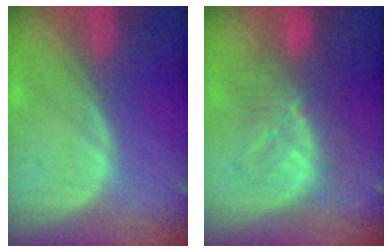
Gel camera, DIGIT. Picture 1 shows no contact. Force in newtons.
{"total": 8.1, "press": 7.9, "slide": 1.6}